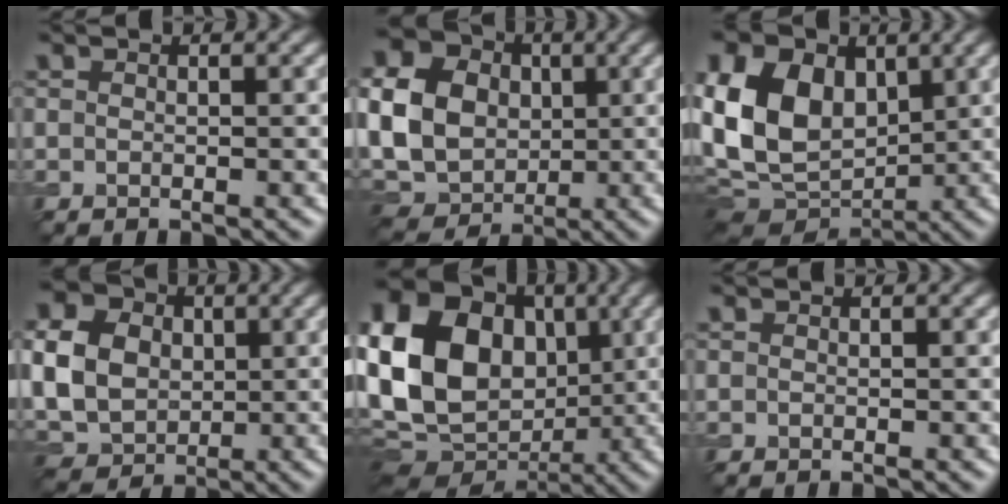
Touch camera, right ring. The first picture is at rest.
{"total": 12.1, "force": [0.6, 9.7, 7.2], "torque": [-0.173, 0.000, 0.015]}
{"total": 12.4, "force": [1.4, 8.9, 8.5], "torque": [-0.197, 0.004, 0.016]}
{"total": 9.2, "force": [0.5, 7.4, 5.4], "torque": [-0.131, 0.005, 0.006]}
{"total": 20.7, "force": [1.1, 16.6, 12.3], "torque": [-0.252, 0.019, -0.010]}
{"total": 0.0}